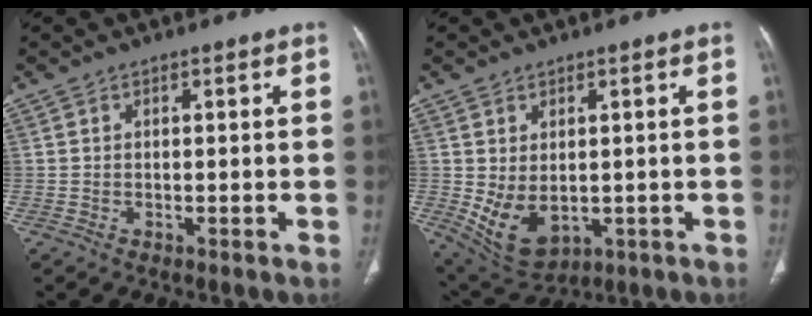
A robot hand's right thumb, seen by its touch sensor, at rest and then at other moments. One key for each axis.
{"total": 8.8, "fx": -0.8, "fy": 5.7, "fz": 6.6, "tx": -0.107, "ty": -0.007, "tz": 0.015}